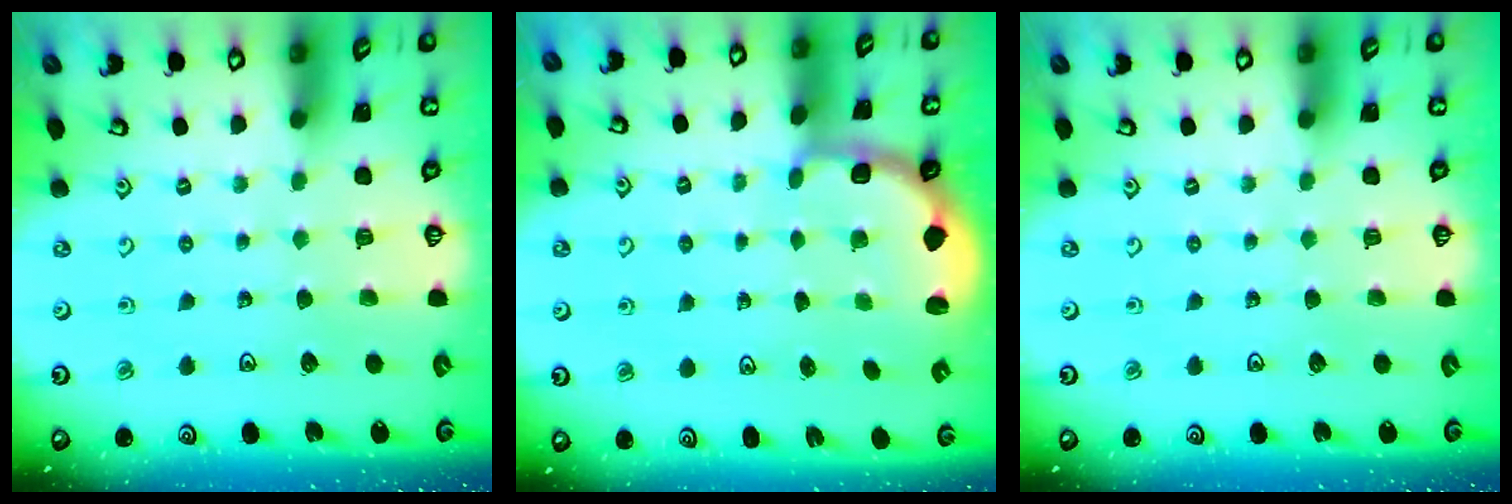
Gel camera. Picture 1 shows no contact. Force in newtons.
{"total": 2.3, "press": 2.0, "slide": 1.0}
{"total": 0.0}